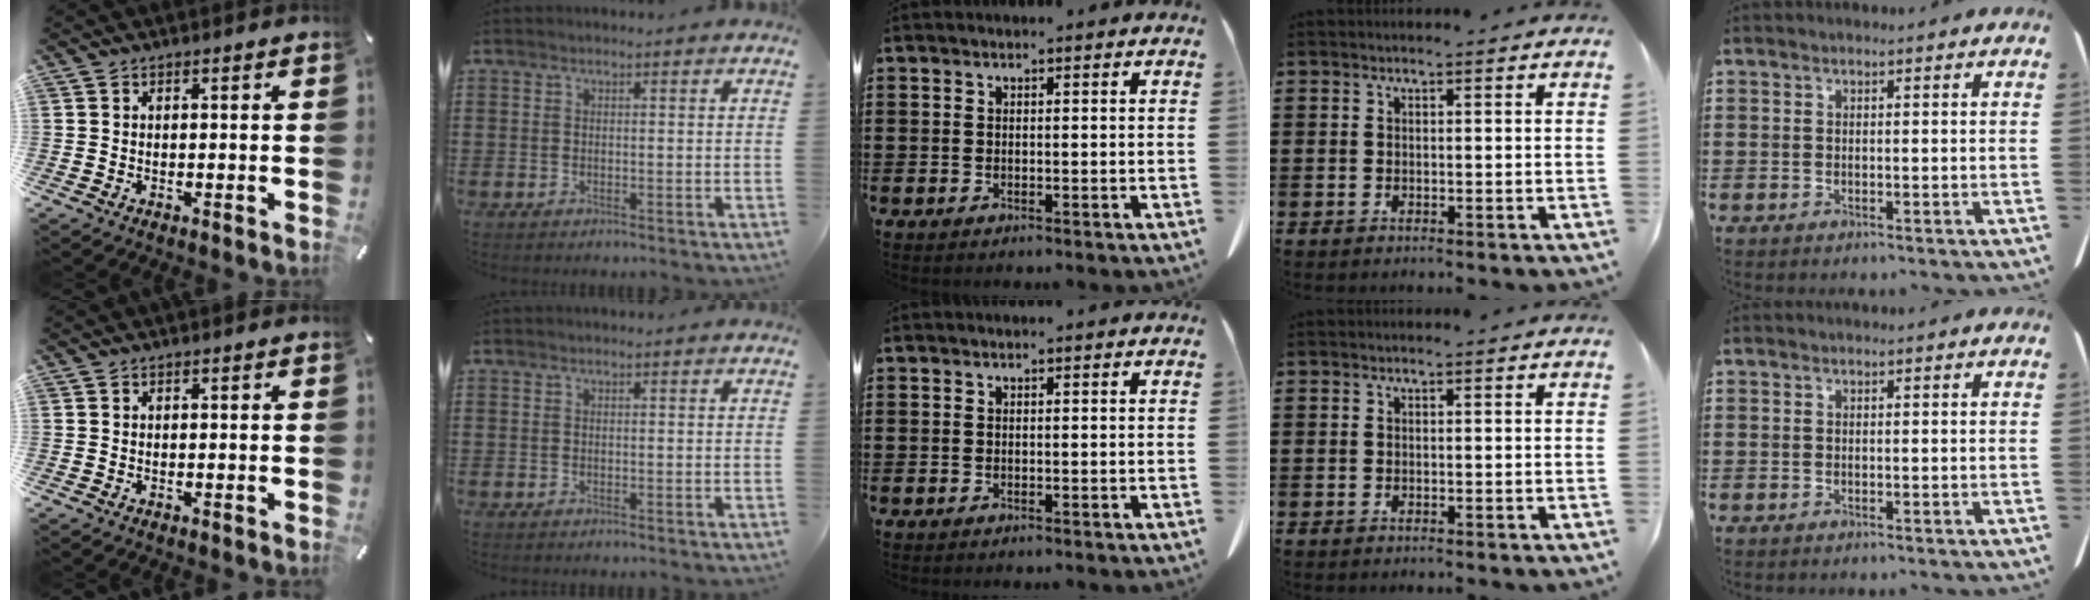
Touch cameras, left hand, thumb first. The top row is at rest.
{}